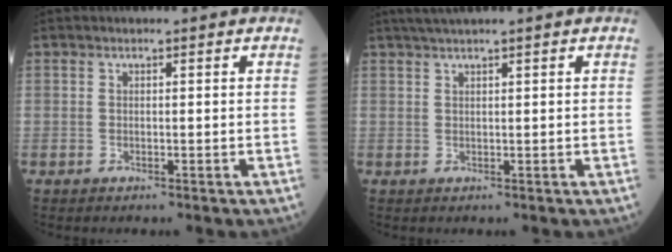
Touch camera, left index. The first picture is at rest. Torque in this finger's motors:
{"motor_torque": [-0.05, 0.05, 0.00, 0.04]}